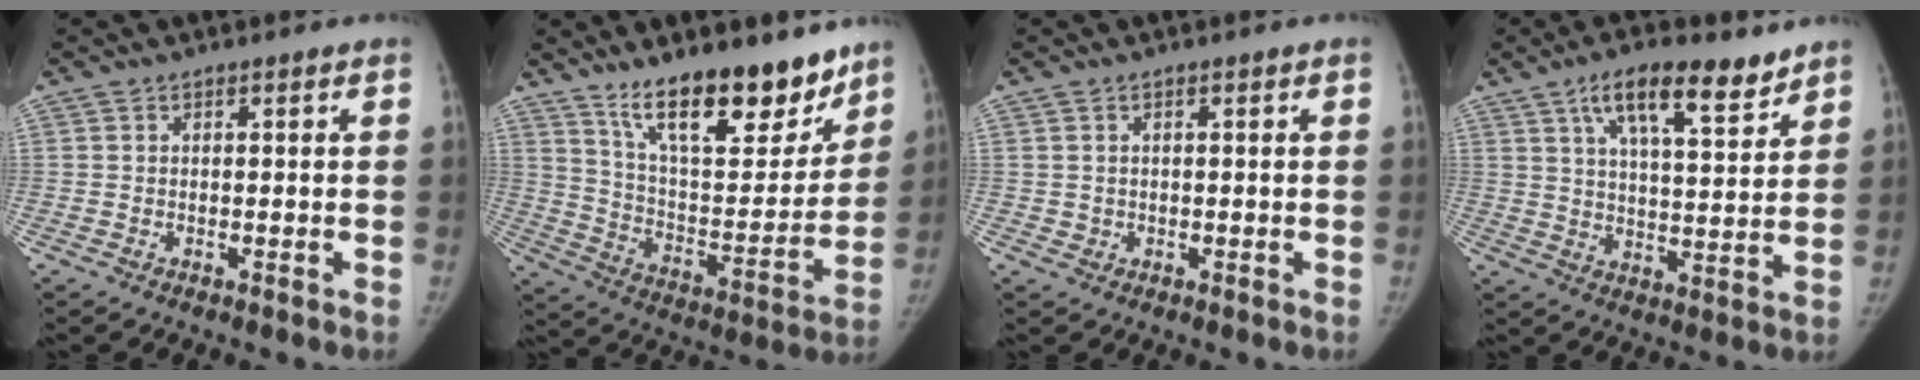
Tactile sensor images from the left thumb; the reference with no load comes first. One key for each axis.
{"total": 21.3, "fx": 15.3, "fy": 7.5, "fz": 12.9, "tx": -0.149, "ty": -0.096, "tz": 0.253}
{"total": 1.1, "fx": 0.0, "fy": 1.1, "fz": 0.2, "tx": 0.002, "ty": 0.002, "tz": 0.003}
{"total": 12.9, "fx": 8.2, "fy": 4.3, "fz": 8.9, "tx": -0.125, "ty": -0.036, "tz": 0.136}